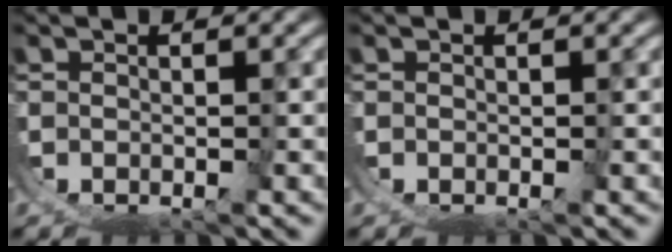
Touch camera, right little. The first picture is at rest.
{"total": 0.0}